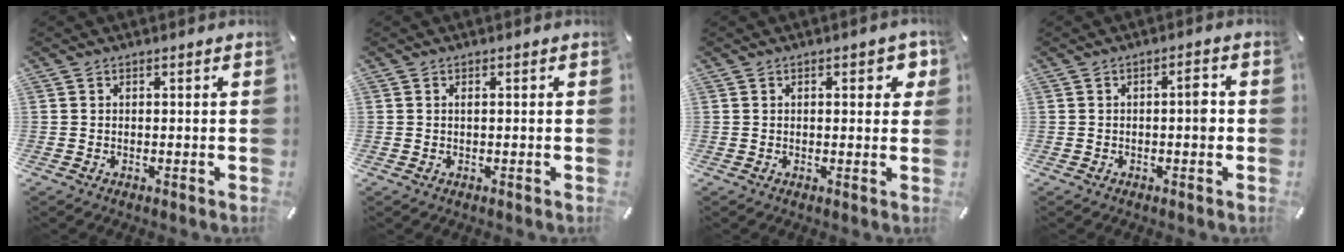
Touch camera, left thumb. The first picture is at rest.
{"total": 0.6, "force": [0.1, 0.1, 0.6], "torque": [-0.013, -0.001, 0.002]}
{"total": 3.9, "force": [1.2, 1.7, 3.3], "torque": [-0.038, -0.004, 0.011]}
{"total": 3.9, "force": [-0.4, 1.3, 3.7], "torque": [-0.051, 0.005, -0.013]}